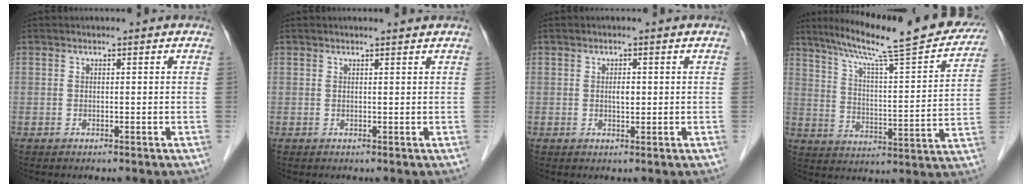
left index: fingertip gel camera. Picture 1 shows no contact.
{"total": 1.2, "force": [1.1, -0.2, 0.3], "torque": [-0.011, 0.001, 0.016]}
{"total": 1.4, "force": [0.1, 0.6, 1.3], "torque": [-0.021, -0.001, 0.003]}
{"total": 24.8, "force": [20.9, 2.3, 13.0], "torque": [-0.201, -0.020, 0.284]}